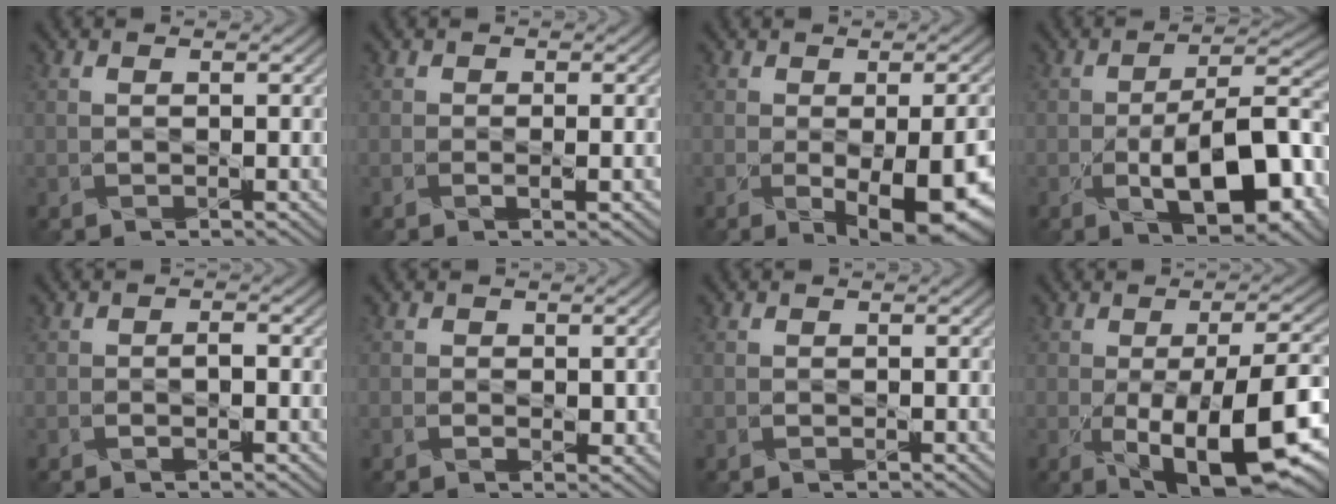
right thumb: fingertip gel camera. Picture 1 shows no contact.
{"total": 1.4, "force": [-0.8, 0.5, 1.0], "torque": [-0.014, -0.006, -0.015]}
{"total": 10.1, "force": [-3.5, 4.7, 8.3], "torque": [-0.110, -0.039, -0.032]}
{"total": 11.4, "force": [-3.9, 4.6, 9.7], "torque": [-0.156, -0.010, -0.061]}
{"total": 1.3, "force": [-0.8, 0.6, 0.9], "torque": [-0.012, -0.003, -0.017]}
{"total": 1.5, "force": [-0.5, 1.2, 0.7], "torque": [-0.009, -0.012, -0.009]}
{"total": 0.0}
{"total": 14.0, "force": [-4.3, 5.6, 12.1], "torque": [-0.188, -0.041, -0.055]}